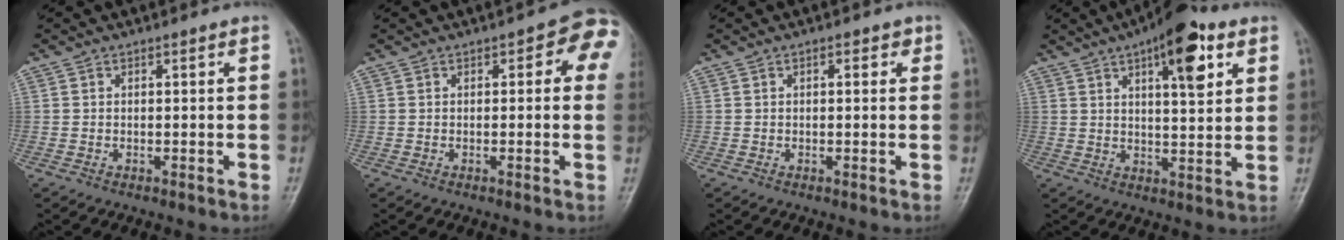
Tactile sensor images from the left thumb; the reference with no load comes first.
{"total": 7.0, "force": [1.7, 3.2, 5.9], "torque": [-0.035, 0.012, 0.006]}
{"total": 1.6, "force": [0.6, 1.0, 1.1], "torque": [-0.006, 0.002, 0.004]}
{"total": 12.4, "force": [5.9, 4.4, 10.0], "torque": [-0.119, -0.017, 0.080]}